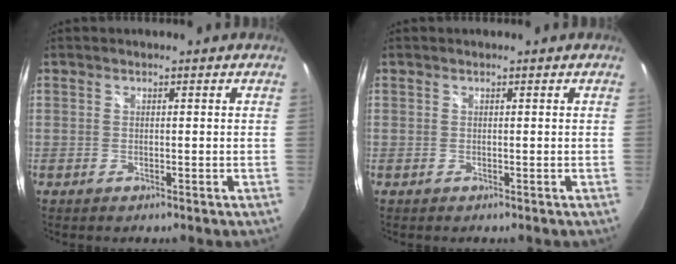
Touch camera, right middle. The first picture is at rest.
{"total": 0.0}